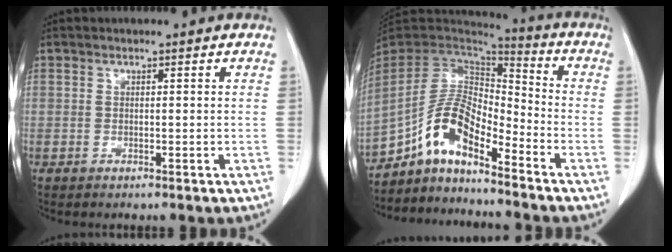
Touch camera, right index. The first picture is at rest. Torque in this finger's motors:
{"motor_torque": [1.34, -0.80, 0.50, 0.15]}